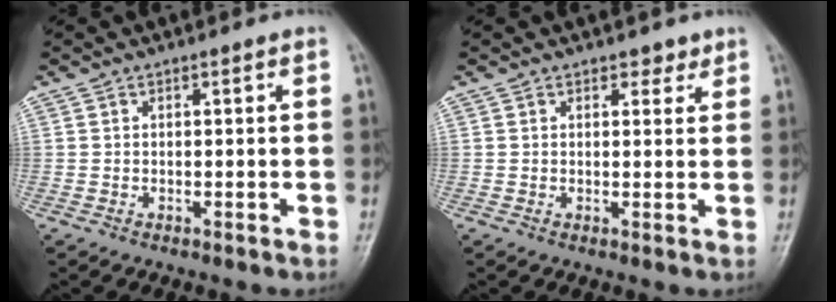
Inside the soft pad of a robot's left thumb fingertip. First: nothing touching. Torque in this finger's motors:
{"motor_torque": [-0.15, 0.06, -0.42, -0.05, 0.04]}